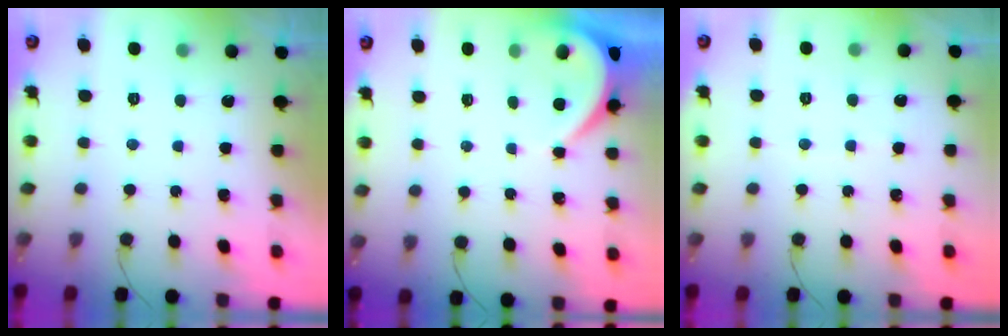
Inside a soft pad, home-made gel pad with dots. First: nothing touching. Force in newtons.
{"total": 3.9, "press": 3.9, "slide": 0.6}
{"total": 2.6, "press": 2.6, "slide": 0.3}